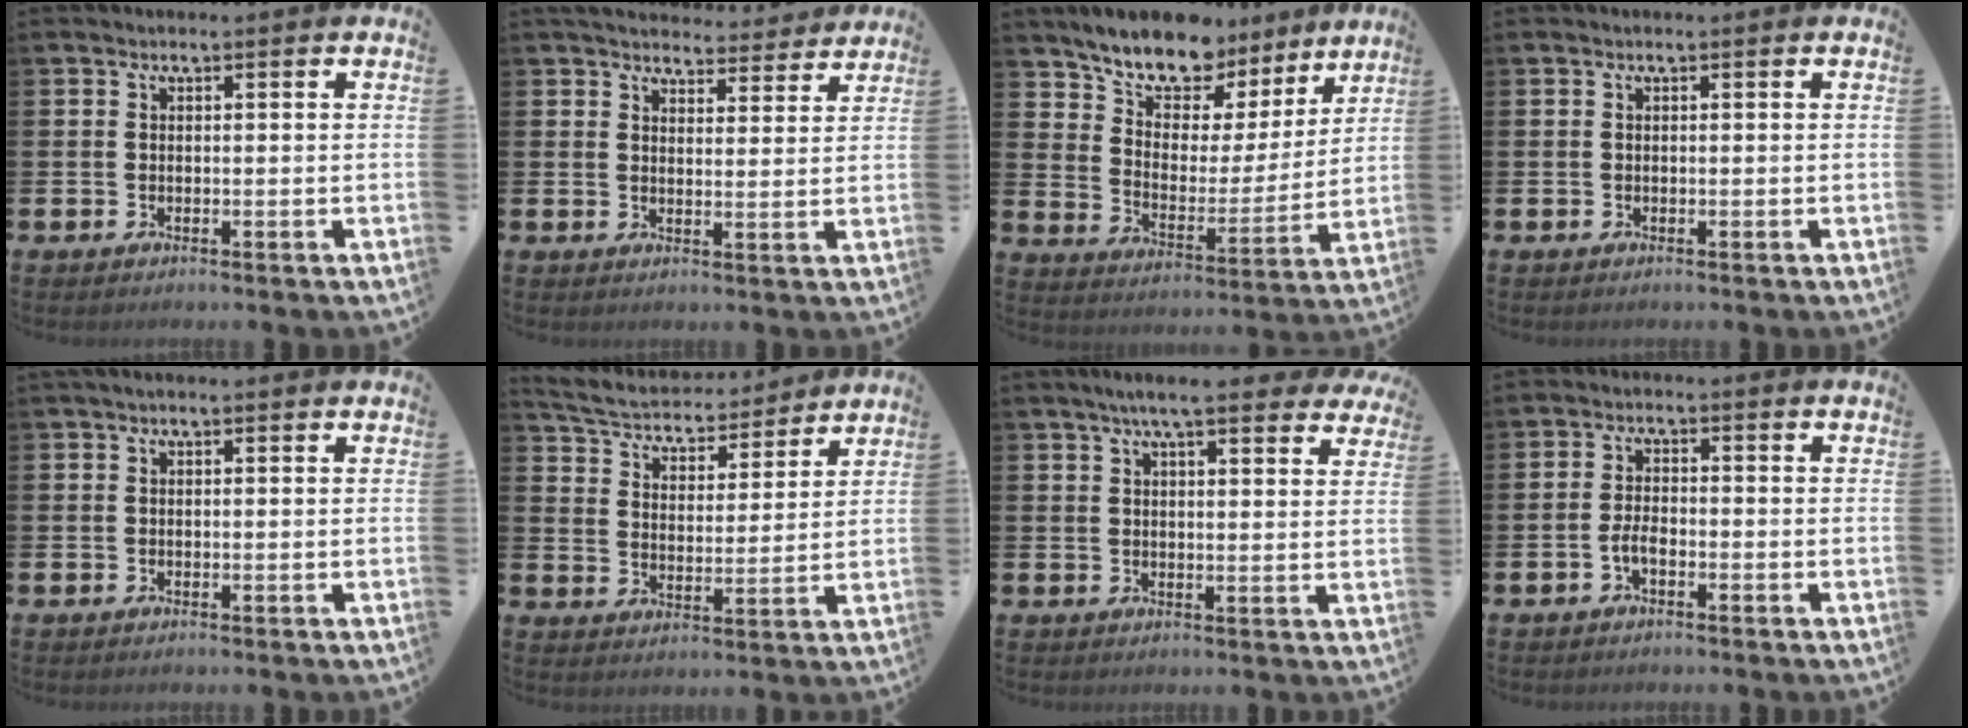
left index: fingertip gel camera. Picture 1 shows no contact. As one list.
[{"total": 4.5, "force": [4.4, 1.0, 0.3], "torque": [-0.010, -0.034, 0.075]}, {"total": 10.1, "force": [9.0, 4.0, 2.3], "torque": [-0.087, -0.064, 0.160]}, {"total": 0.0}, {"total": 0.7, "force": [0.5, 0.1, 0.5], "torque": [-0.008, 0.001, 0.008]}, {"total": 5.4, "force": [5.2, 1.2, 0.8], "torque": [-0.048, -0.044, 0.086]}, {"total": 6.5, "force": [5.6, 1.1, 3.1], "torque": [-0.063, -0.015, 0.099]}, {"total": 2.4, "force": [-1.0, 1.0, 1.9], "torque": [-0.033, 0.002, -0.021]}]